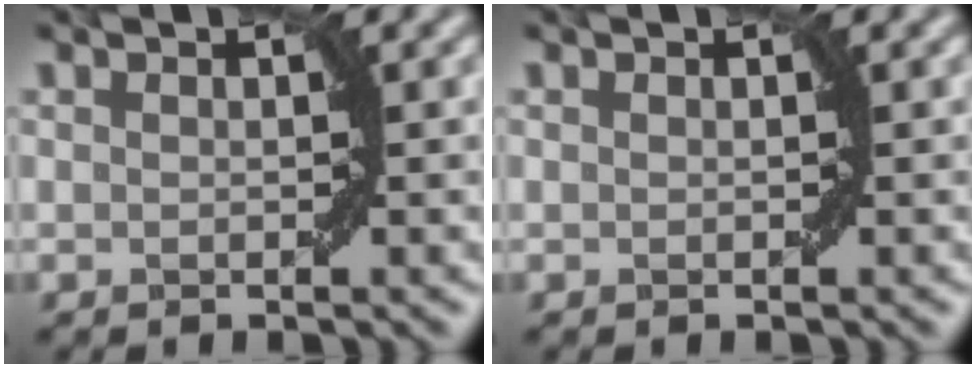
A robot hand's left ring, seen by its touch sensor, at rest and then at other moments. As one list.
[{"total": 0.0}]